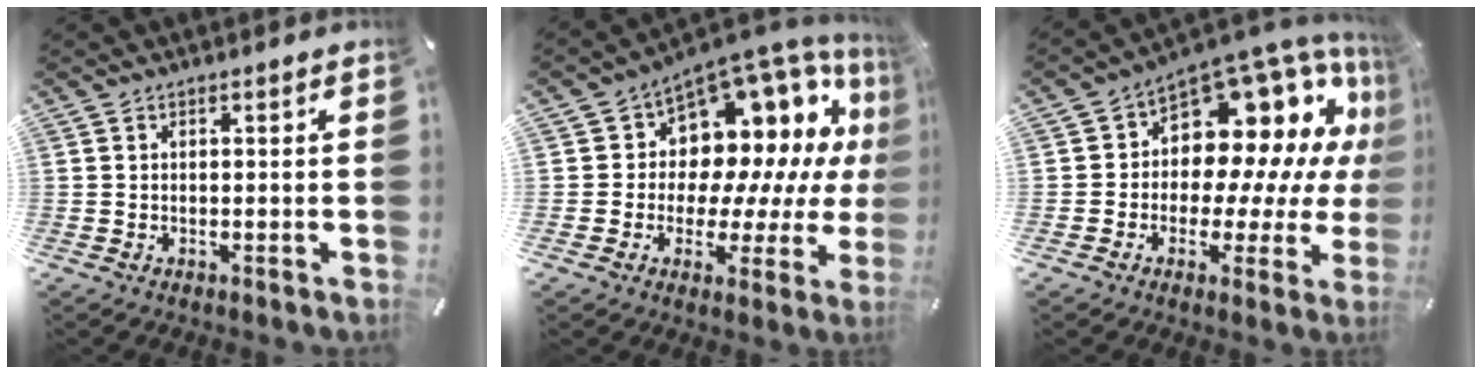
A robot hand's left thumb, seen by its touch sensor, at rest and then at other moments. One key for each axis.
{"total": 11.6, "fx": 6.7, "fy": 8.2, "fz": 4.6, "tx": -0.060, "ty": -0.097, "tz": 0.116}
{"total": 14.7, "fx": 7.0, "fy": 9.4, "fz": 8.9, "tx": -0.122, "ty": -0.077, "tz": 0.117}